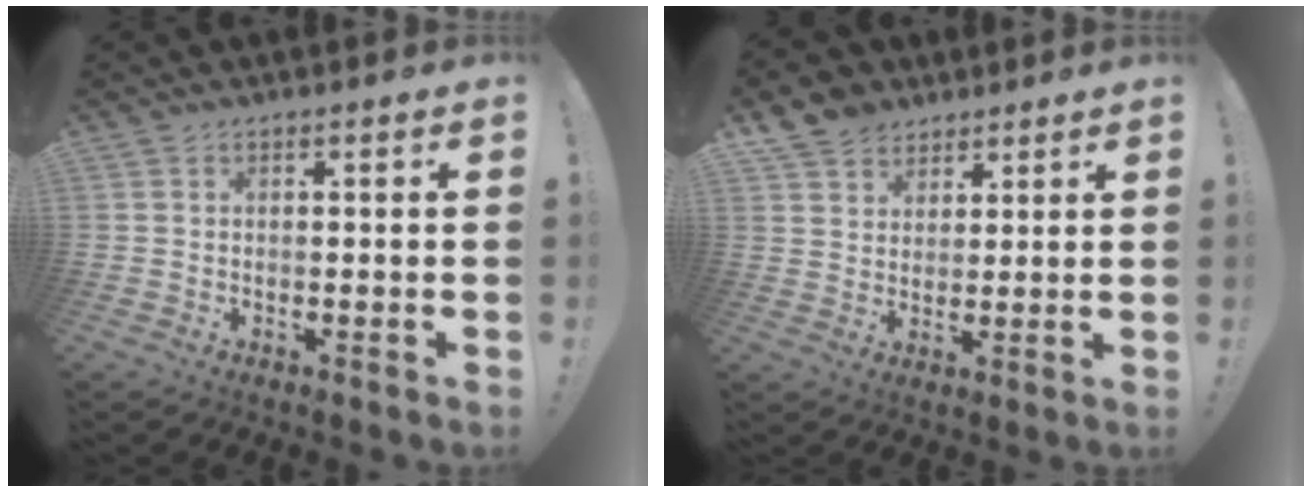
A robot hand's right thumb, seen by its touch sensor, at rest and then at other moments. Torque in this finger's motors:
{"motor_torque": [-0.11, 1.25, 0.15, 0.00, 0.04]}